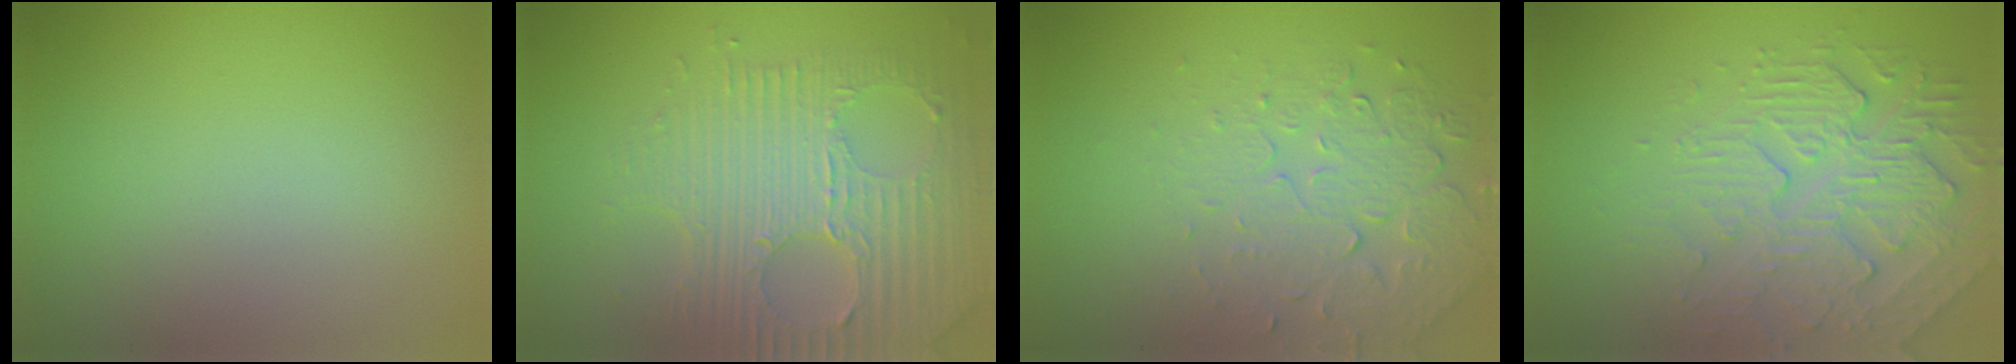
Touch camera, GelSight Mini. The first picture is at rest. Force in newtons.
{"total": 7.6, "press": 5.1, "slide": 5.7}
{"total": 4.9, "press": 3.4, "slide": 3.6}
{"total": 4.4, "press": 4.1, "slide": 1.7}